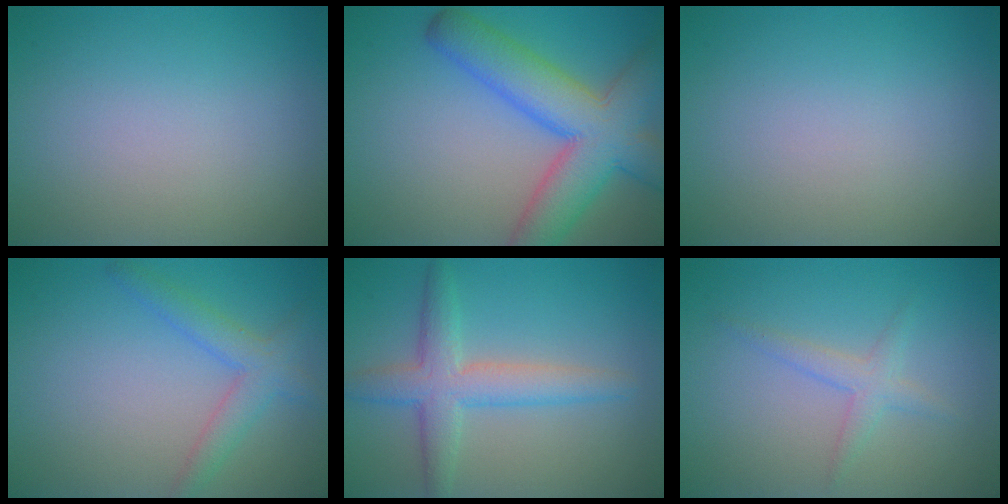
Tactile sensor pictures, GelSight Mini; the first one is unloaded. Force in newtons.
{"total": 9.0, "press": 9.0, "slide": 0.4}
{"total": 0.0}
{"total": 3.1, "press": 3.1, "slide": 0.1}
{"total": 4.4, "press": 4.4, "slide": 0.0}
{"total": 1.8, "press": 1.8, "slide": 0.0}